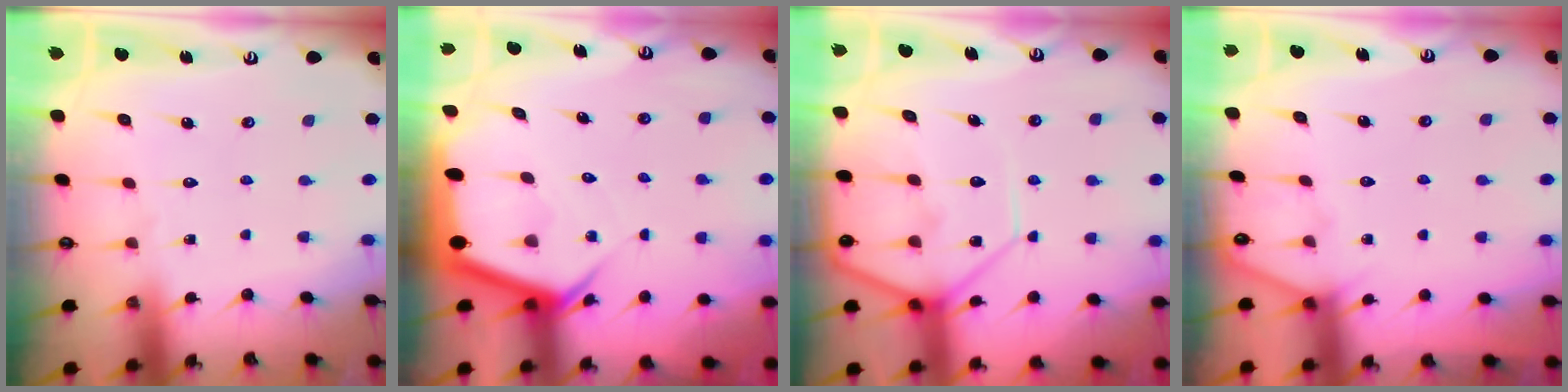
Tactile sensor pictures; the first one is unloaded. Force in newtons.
{"total": 6.5, "press": 6.5, "slide": 0.8}
{"total": 11.6, "press": 11.5, "slide": 0.9}
{"total": 2.9, "press": 2.9, "slide": 0.3}